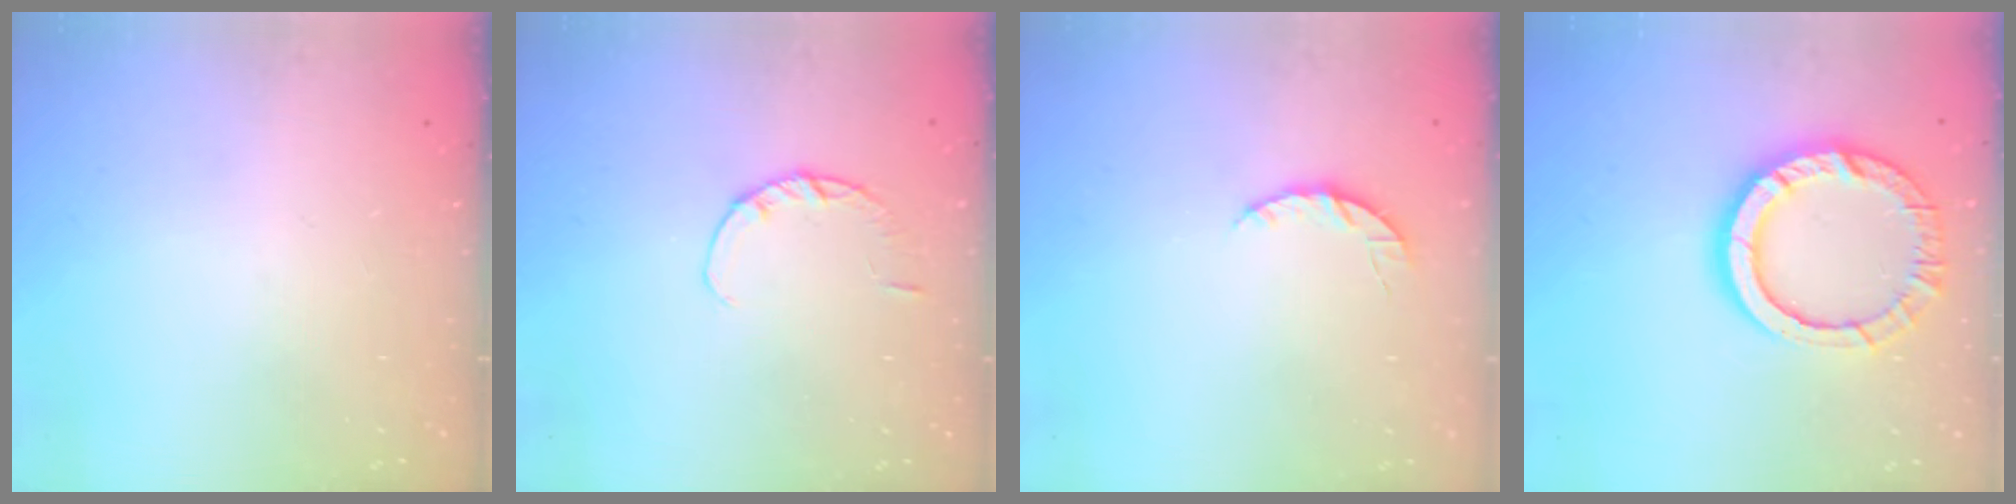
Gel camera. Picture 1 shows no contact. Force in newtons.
{"total": 2.9, "press": 2.8, "slide": 0.4}
{"total": 3.6, "press": 3.5, "slide": 0.4}
{"total": 13.5, "press": 13.5, "slide": 1.3}